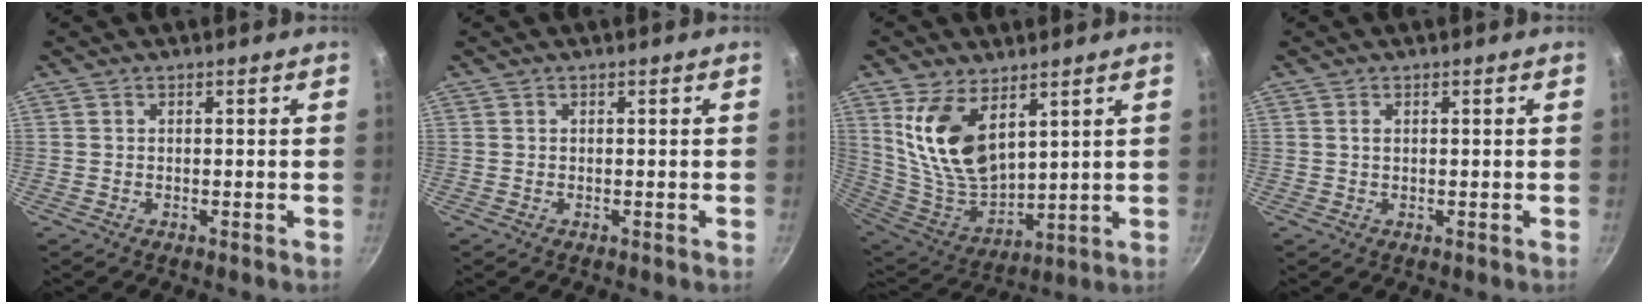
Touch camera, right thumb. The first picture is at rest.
{"total": 0.0}
{"total": 15.7, "force": [6.8, 8.5, 11.3], "torque": [-0.202, -0.062, 0.148]}
{"total": 1.2, "force": [0.5, 0.7, 0.8], "torque": [-0.015, 0.002, 0.009]}